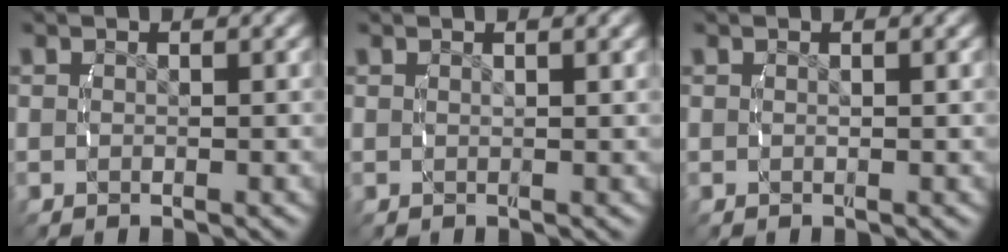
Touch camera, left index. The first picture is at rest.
{"total": 0.9, "force": [0.5, -0.5, 0.6], "torque": [-0.007, 0.002, 0.013]}
{"total": 0.0}